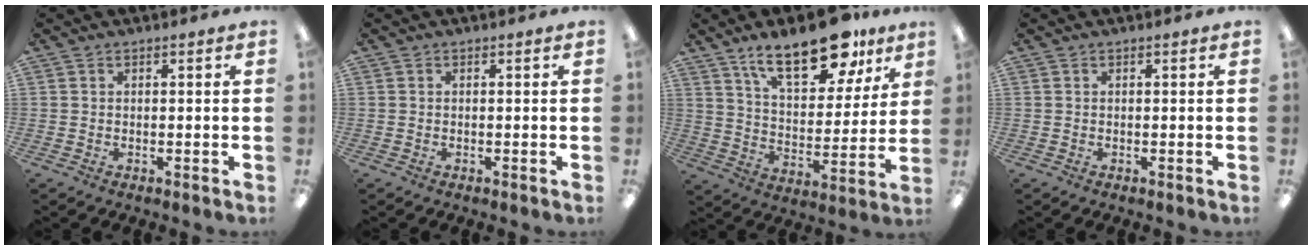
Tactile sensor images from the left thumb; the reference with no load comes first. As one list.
[{"total": 0.0}, {"total": 20.4, "force": [13.6, 8.7, 12.4], "torque": [-0.190, -0.067, 0.227]}, {"total": 0.0}]